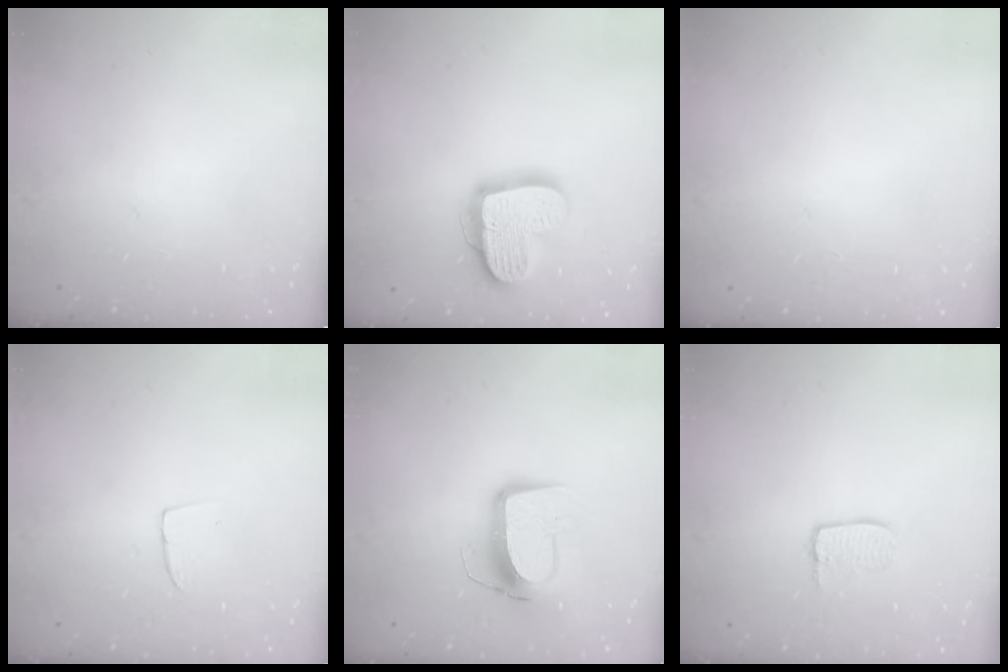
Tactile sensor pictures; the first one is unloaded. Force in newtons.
{"total": 17.7, "press": 17.7, "slide": 1.5}
{"total": 0.6, "press": 0.6, "slide": 0.1}
{"total": 2.9, "press": 2.9, "slide": 0.2}
{"total": 11.8, "press": 11.7, "slide": 1.1}
{"total": 5.9, "press": 5.9, "slide": 0.2}